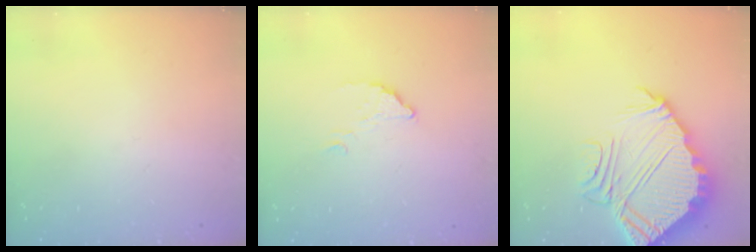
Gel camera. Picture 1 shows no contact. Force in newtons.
{"total": 2.9, "press": 2.9, "slide": 0.1}
{"total": 11.4, "press": 11.4, "slide": 0.9}